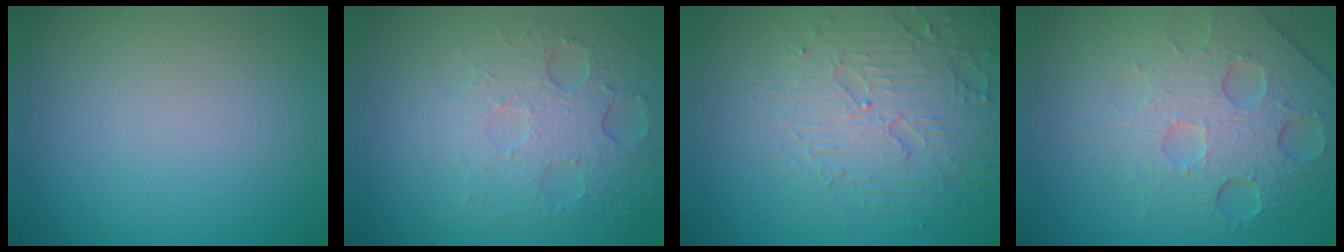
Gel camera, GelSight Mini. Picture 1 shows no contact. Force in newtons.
{"total": 5.1, "press": 3.6, "slide": 3.6}
{"total": 4.2, "press": 4.2, "slide": 0.6}
{"total": 7.9, "press": 5.3, "slide": 5.9}